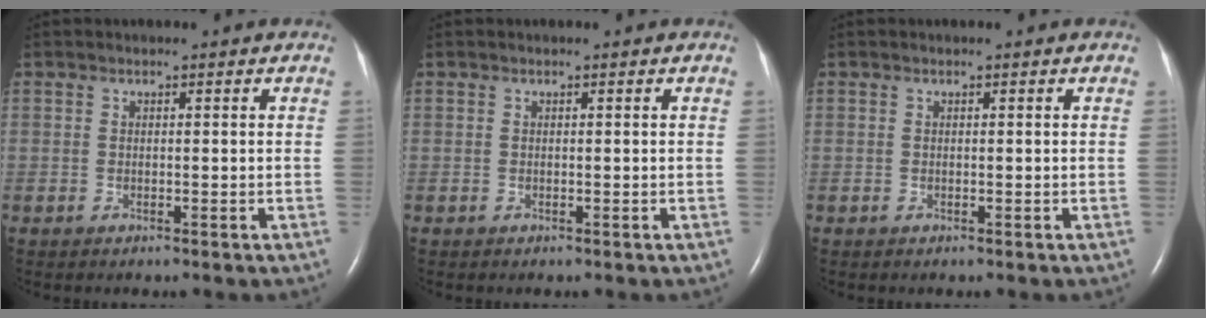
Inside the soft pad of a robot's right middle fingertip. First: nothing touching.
{"total": 0.0}
{"total": 0.0}